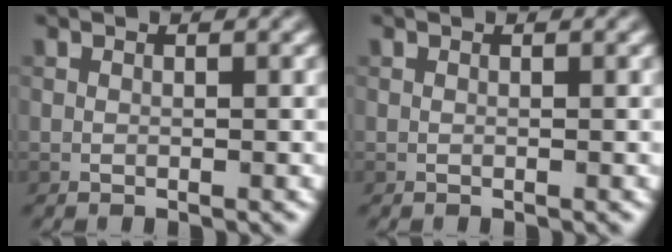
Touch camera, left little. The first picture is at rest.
{"total": 0.0}